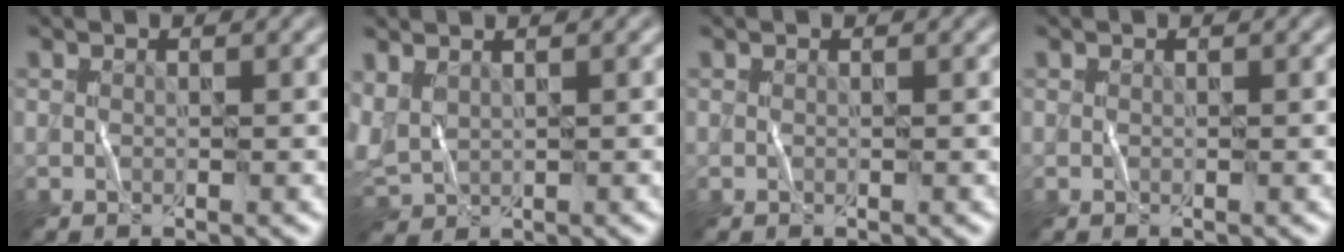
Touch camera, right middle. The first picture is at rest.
{"total": 2.0, "force": [0.5, 1.4, 1.4], "torque": [-0.048, 0.001, 0.014]}
{"total": 0.0}
{"total": 0.0}